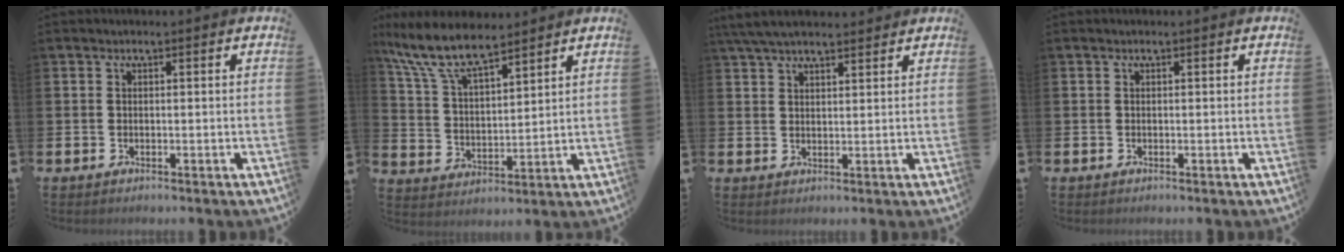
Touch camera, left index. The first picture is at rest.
{"total": 9.3, "force": [8.0, 2.4, 4.1], "torque": [-0.114, -0.033, 0.146]}
{"total": 4.7, "force": [4.3, 1.0, 1.8], "torque": [-0.047, -0.005, 0.080]}
{"total": 0.0}